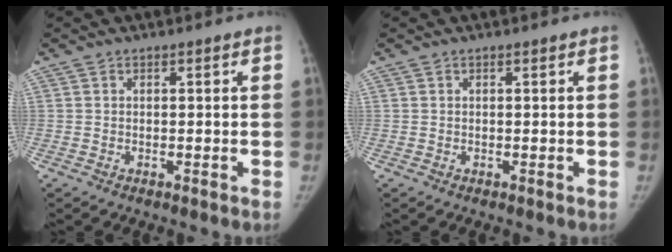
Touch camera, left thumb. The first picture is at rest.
{"total": 0.0}